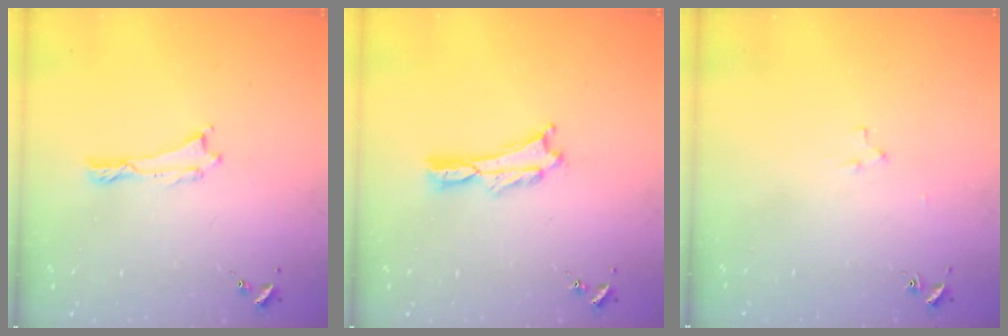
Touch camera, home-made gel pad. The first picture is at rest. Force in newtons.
{"total": 0.6, "press": 0.6, "slide": 0.2}
{"total": 2.4, "press": 2.4, "slide": 0.2}